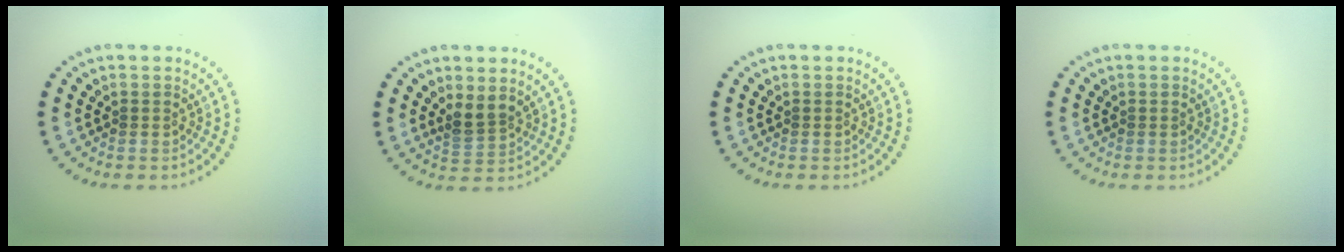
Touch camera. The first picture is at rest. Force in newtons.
{"total": 2.2, "press": 1.8, "slide": 1.3}
{"total": 0.0}
{"total": 0.0}